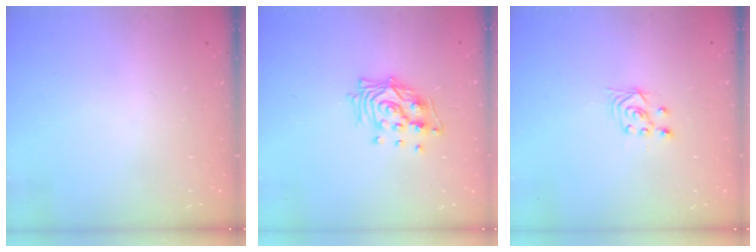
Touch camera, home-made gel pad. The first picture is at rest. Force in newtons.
{"total": 13.1, "press": 13.0, "slide": 1.2}
{"total": 2.5, "press": 2.2, "slide": 1.2}